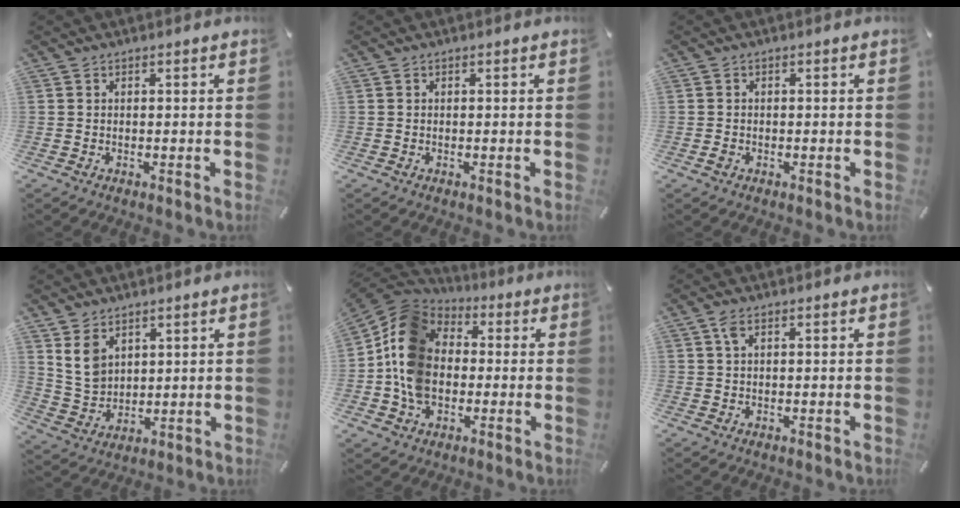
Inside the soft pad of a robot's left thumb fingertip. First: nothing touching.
{"total": 0.0}
{"total": 1.1, "force": [-0.4, 0.8, 0.6], "torque": [-0.011, 0.003, -0.008]}
{"total": 6.9, "force": [3.7, 5.1, 2.8], "torque": [-0.083, -0.008, 0.070]}
{"total": 13.7, "force": [-2.3, 11.3, 7.4], "torque": [-0.167, 0.030, -0.043]}
{"total": 2.0, "force": [0.7, 0.5, 1.8], "torque": [-0.039, 0.004, 0.011]}